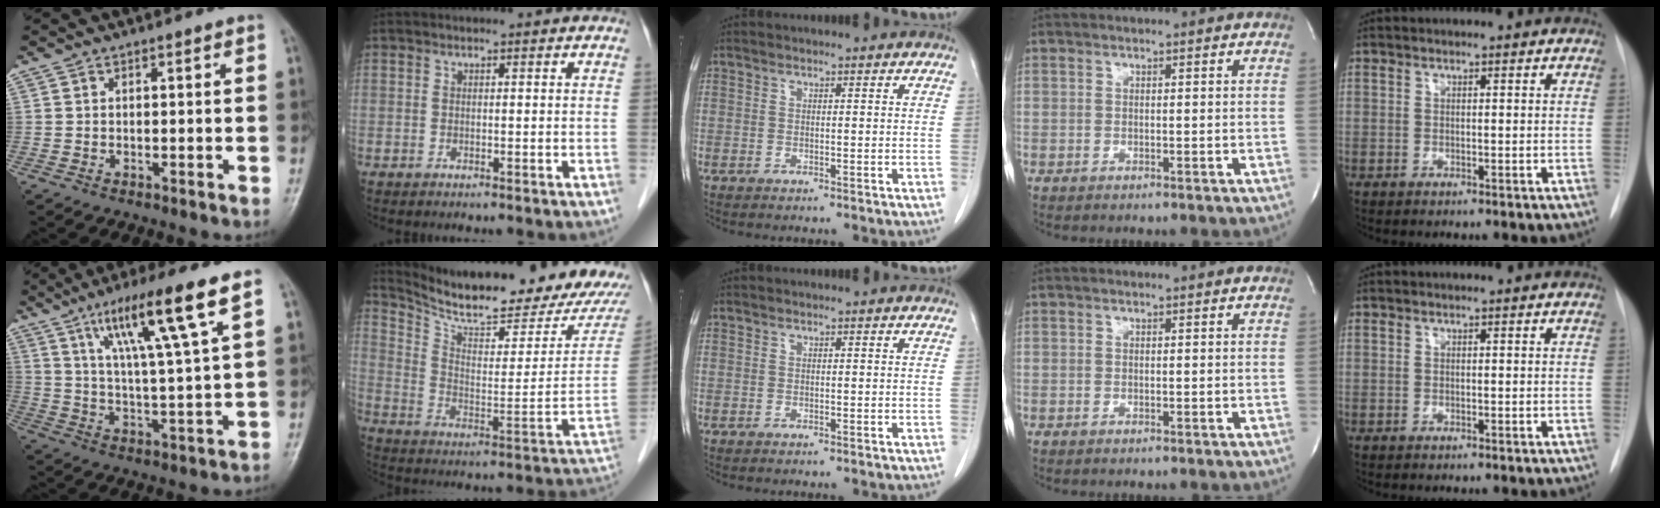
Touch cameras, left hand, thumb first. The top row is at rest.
{"thumb": {"total": 15.2, "force": [8.1, 1.0, 12.9], "torque": [-0.226, -0.025, 0.141]}, "index": {"total": 19.0, "force": [16.8, 1.6, 8.8], "torque": [-0.148, -0.048, 0.251]}}